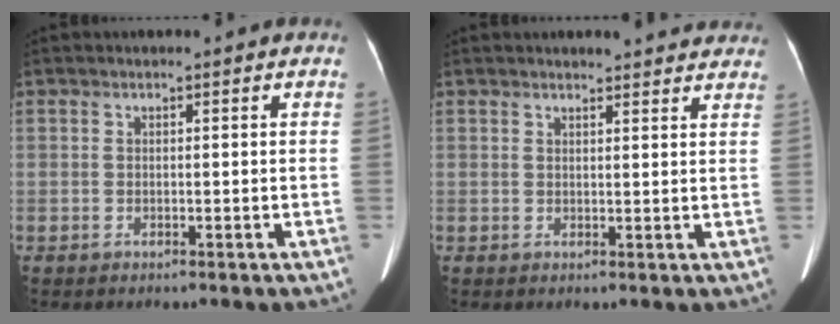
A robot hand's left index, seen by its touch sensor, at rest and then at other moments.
{"total": 9.3, "force": [8.6, 1.8, 3.0], "torque": [-0.020, 0.002, 0.082]}